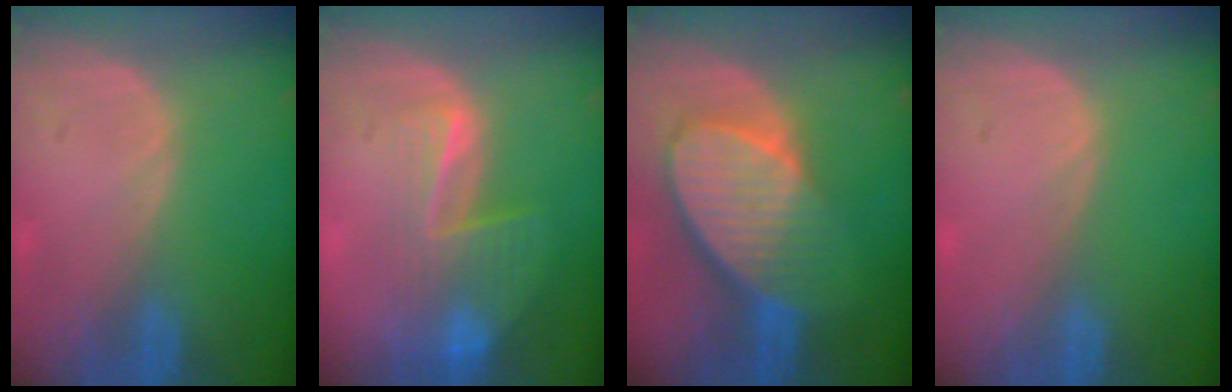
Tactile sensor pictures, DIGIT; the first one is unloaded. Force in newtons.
{"total": 8.2, "press": 7.1, "slide": 4.3}
{"total": 9.7, "press": 8.6, "slide": 4.6}
{"total": 0.0}